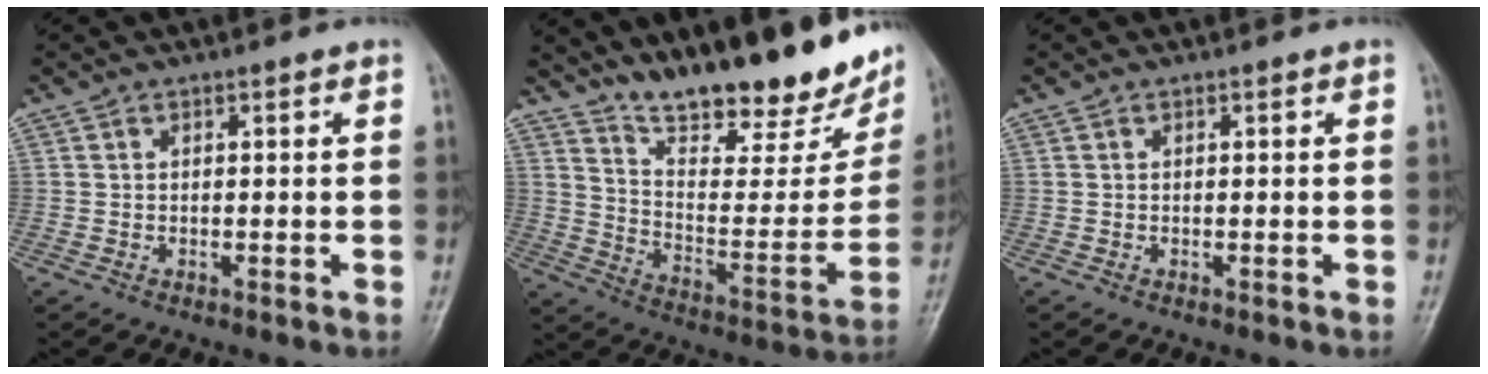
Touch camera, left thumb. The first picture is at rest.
{"total": 24.9, "force": [19.3, 7.2, 14.0], "torque": [-0.170, -0.102, 0.286]}
{"total": 0.0}